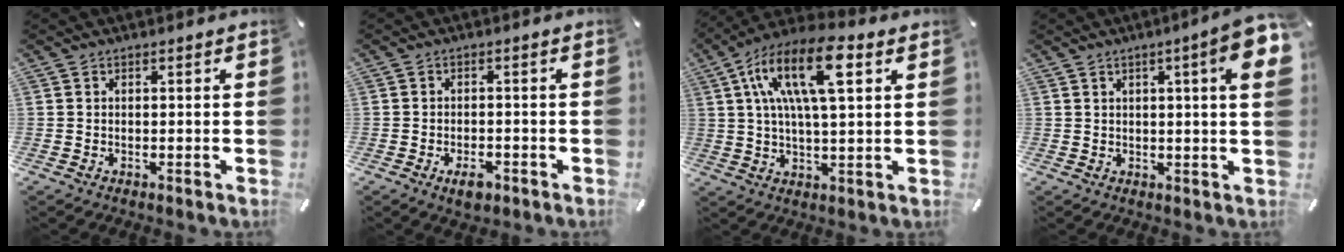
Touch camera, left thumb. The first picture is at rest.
{"total": 3.7, "force": [-2.0, 2.0, 2.5], "torque": [-0.045, 0.007, -0.035]}
{"total": 16.1, "force": [6.2, 5.6, 13.7], "torque": [-0.278, -0.008, 0.098]}
{"total": 8.4, "force": [3.2, 1.0, 7.7], "torque": [-0.113, -0.011, 0.047]}